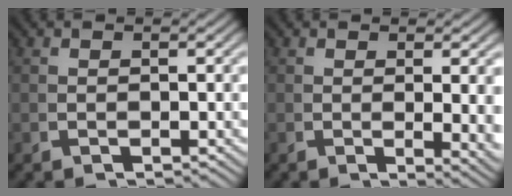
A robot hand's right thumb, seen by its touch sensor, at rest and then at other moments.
{"total": 3.8, "force": [0.0, 1.0, 3.6], "torque": [-0.056, -0.012, 0.008]}